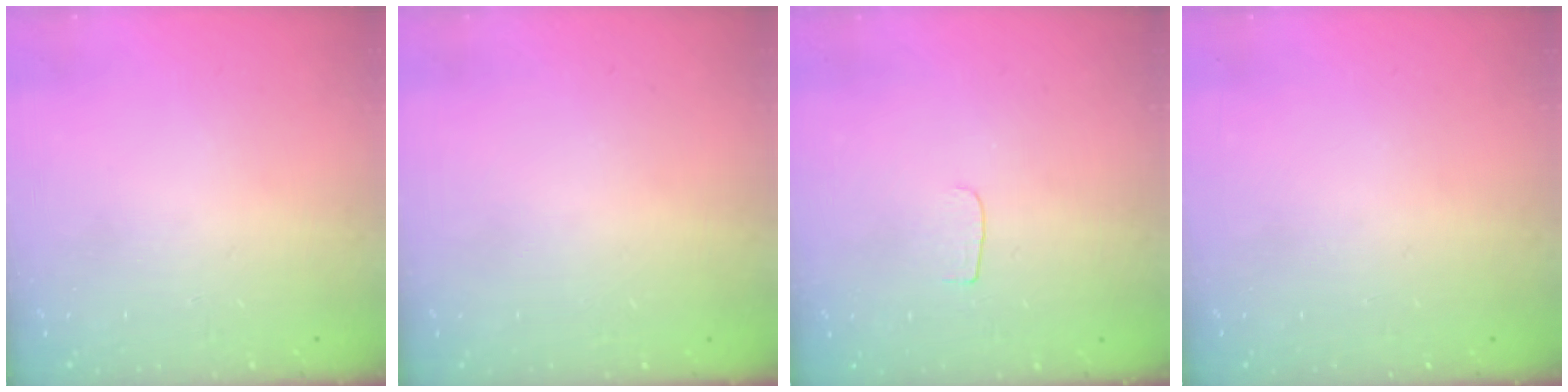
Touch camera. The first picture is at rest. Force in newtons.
{"total": 0.6, "press": 0.5, "slide": 0.2}
{"total": 3.1, "press": 3.1, "slide": 0.3}
{"total": 0.0}